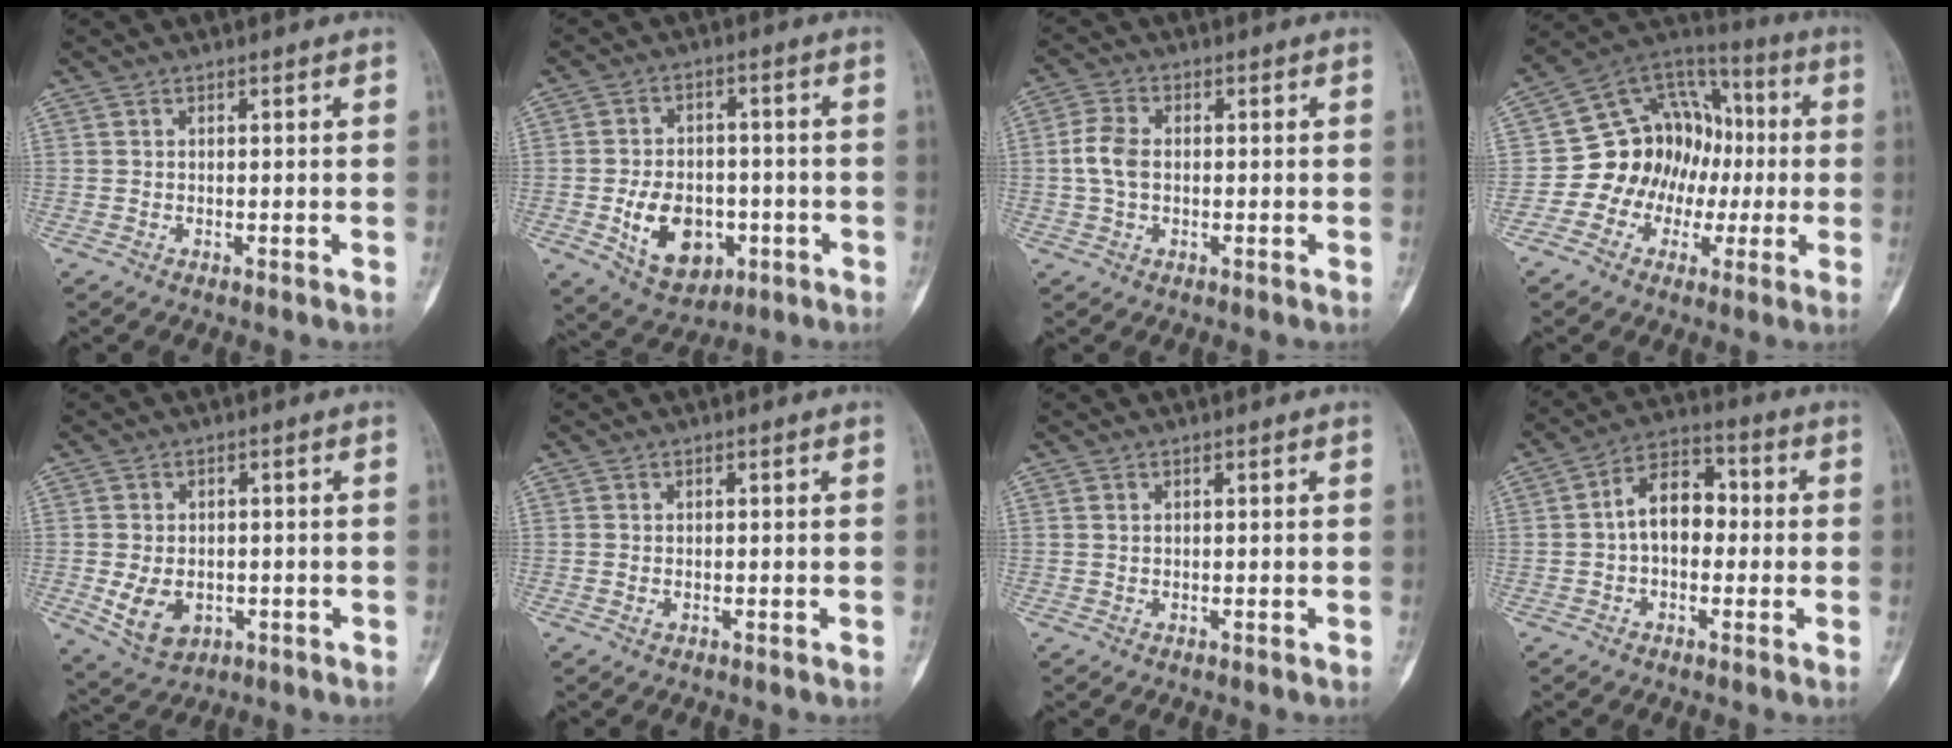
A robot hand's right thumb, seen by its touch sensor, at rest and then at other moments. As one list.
[{"total": 12.0, "force": [-3.3, 8.5, 7.8], "torque": [-0.098, 0.013, -0.039]}, {"total": 5.3, "force": [-0.1, 3.6, 3.9], "torque": [-0.085, 0.012, -0.007]}, {"total": 15.9, "force": [-1.7, 13.8, 7.8], "torque": [-0.069, 0.061, -0.031]}, {"total": 7.4, "force": [-1.4, 5.3, 4.9], "torque": [-0.075, -0.001, -0.008]}, {"total": 0.7, "force": [-0.1, 0.5, 0.5], "torque": [-0.012, 0.002, -0.001]}, {"total": 0.6, "force": [0.3, 0.5, 0.3], "torque": [-0.004, 0.001, 0.006]}, {"total": 9.4, "force": [-0.2, 6.3, 7.0], "torque": [-0.090, 0.034, -0.017]}]